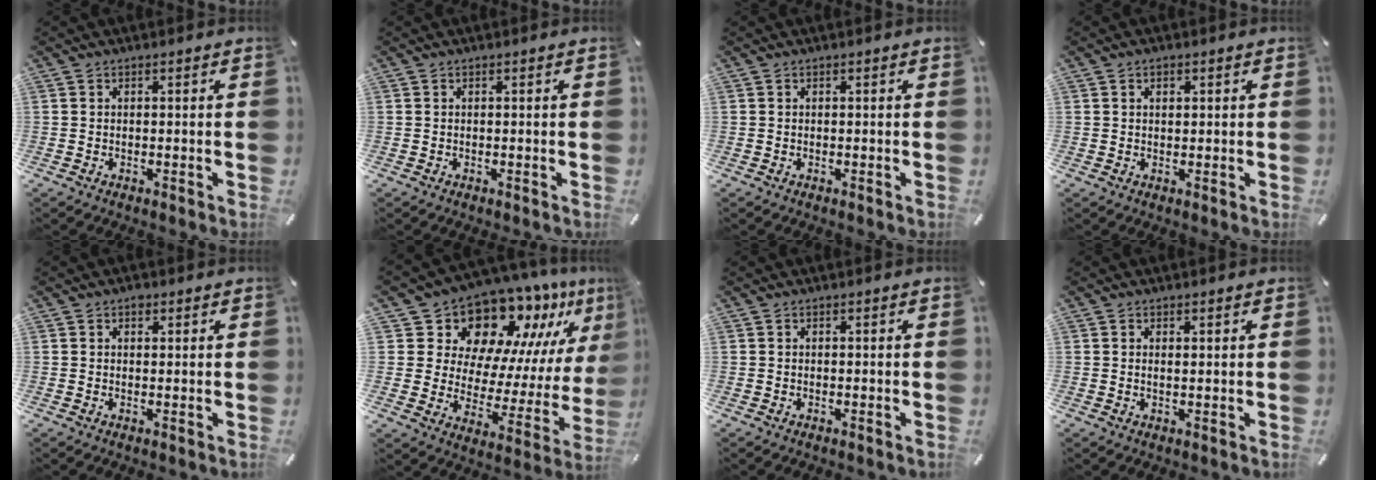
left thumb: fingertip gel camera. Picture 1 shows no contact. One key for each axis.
{"total": 0.0}
{"total": 0.0}
{"total": 1.3, "fx": 0.5, "fy": 0.9, "fz": 0.8, "tx": -0.010, "ty": 0.001, "tz": 0.008}
{"total": 1.3, "fx": 0.7, "fy": 1.0, "fz": 0.6, "tx": -0.005, "ty": 0.000, "tz": 0.010}
{"total": 15.2, "fx": 13.3, "fy": 6.6, "fz": 3.1, "tx": -0.055, "ty": -0.136, "tz": 0.223}
{"total": 0.0}
{"total": 1.2, "fx": 0.7, "fy": 0.2, "fz": 0.9, "tx": -0.010, "ty": -0.004, "tz": 0.009}